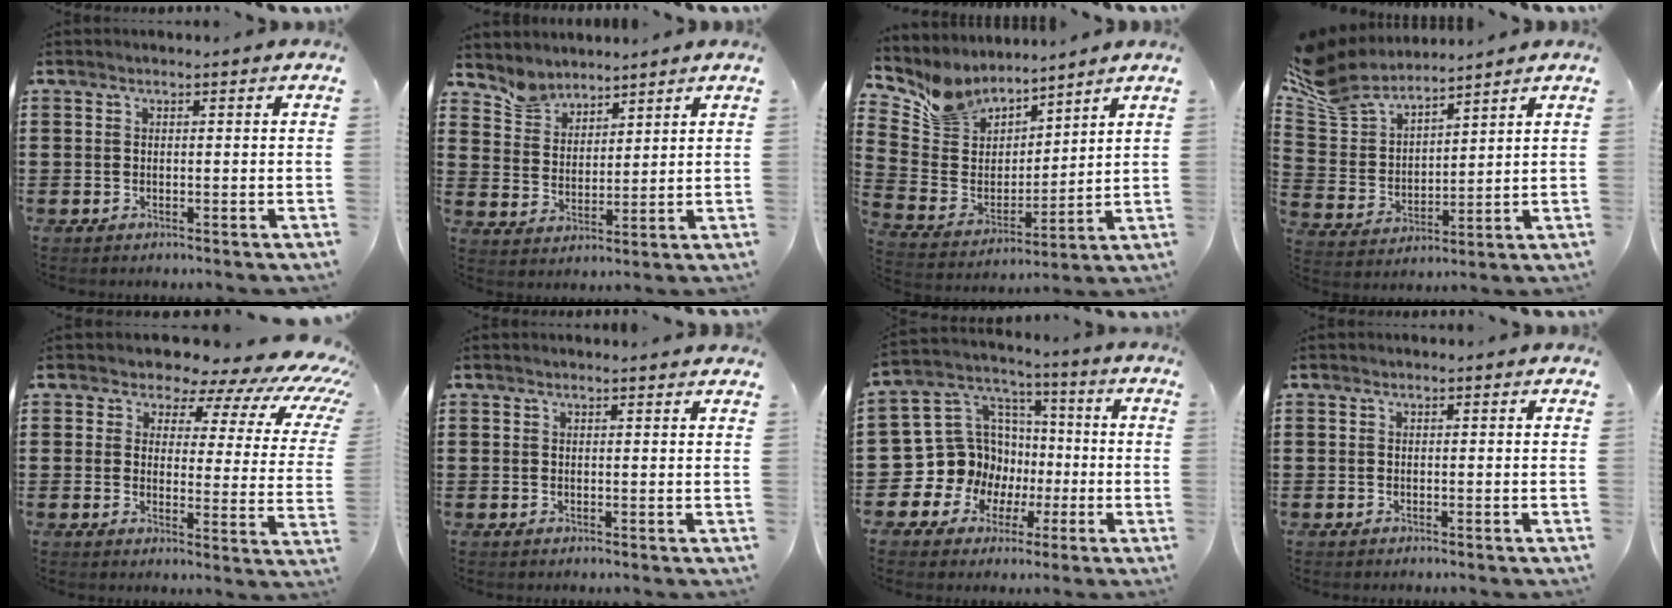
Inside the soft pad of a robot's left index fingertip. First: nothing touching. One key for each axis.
{"total": 4.9, "fx": 4.5, "fy": 1.9, "fz": -0.1, "tx": -0.023, "ty": -0.012, "tz": 0.085}
{"total": 7.6, "fx": 6.8, "fy": 3.5, "fz": -0.1, "tx": -0.053, "ty": -0.050, "tz": 0.127}
{"total": 7.9, "fx": 7.1, "fy": 2.6, "fz": 2.1, "tx": -0.082, "ty": -0.035, "tz": 0.133}
{"total": 6.8, "fx": 5.6, "fy": 2.7, "fz": 2.9, "tx": -0.064, "ty": -0.041, "tz": 0.092}
{"total": 1.1, "fx": 1.0, "fy": -0.1, "fz": 0.4, "tx": -0.008, "ty": -0.001, "tz": 0.020}
{"total": 11.7, "fx": -1.1, "fy": 11.3, "fz": 2.6, "tx": -0.106, "ty": -0.016, "tz": -0.004}
{"total": 0.0}